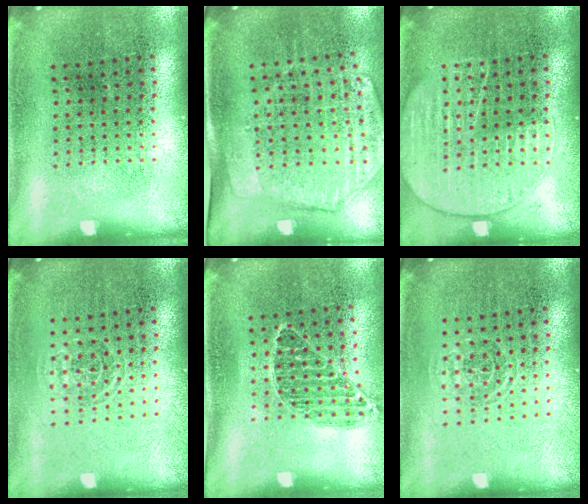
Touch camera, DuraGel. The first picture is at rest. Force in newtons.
{"total": 1.8, "press": 1.5, "slide": 1.0}
{"total": 2.6, "press": 2.6, "slide": 0.3}
{"total": 0.7, "press": 0.5, "slide": 0.6}
{"total": 0.9, "press": 0.7, "slide": 0.5}
{"total": 0.7, "press": 0.5, "slide": 0.6}